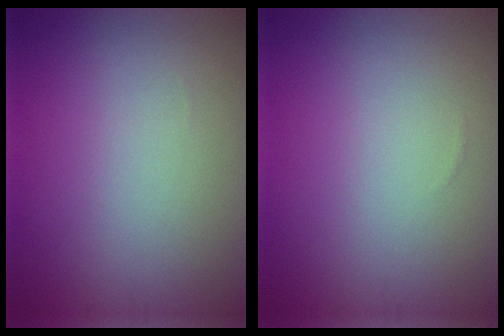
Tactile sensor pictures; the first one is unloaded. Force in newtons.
{"total": 0.0}